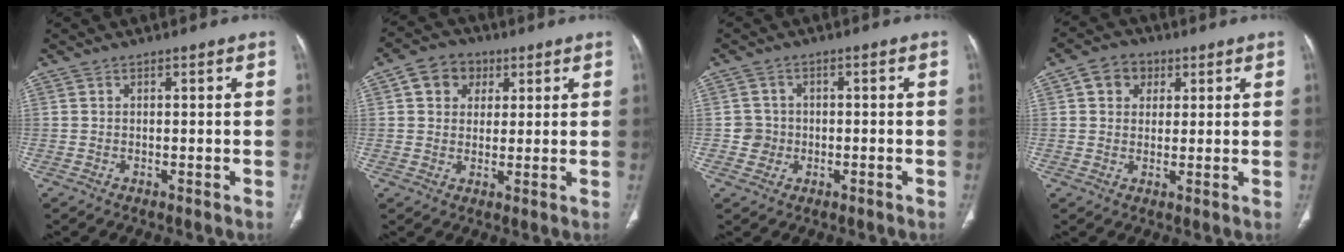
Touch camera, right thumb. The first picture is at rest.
{"total": 6.8, "force": [2.5, 5.7, 2.9], "torque": [-0.016, 0.000, 0.034]}
{"total": 2.8, "force": [-0.7, 2.8, 0.1], "torque": [0.018, 0.010, -0.015]}
{"total": 5.6, "force": [2.0, 4.6, 2.4], "torque": [-0.010, 0.002, 0.028]}